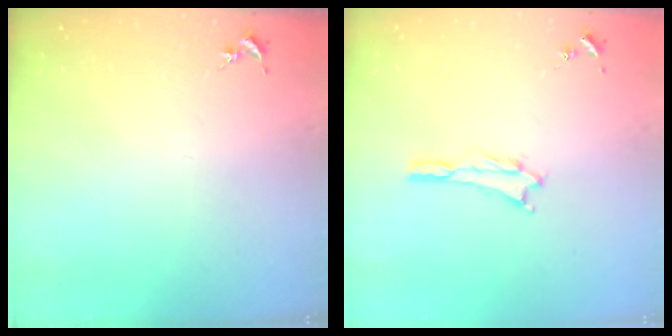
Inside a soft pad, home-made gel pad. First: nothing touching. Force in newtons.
{"total": 0.7, "press": 0.7, "slide": 0.3}